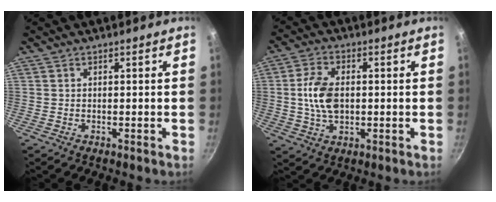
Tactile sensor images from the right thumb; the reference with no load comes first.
{"total": 8.6, "force": [0.3, 5.3, 6.8], "torque": [-0.124, 0.007, 0.003]}